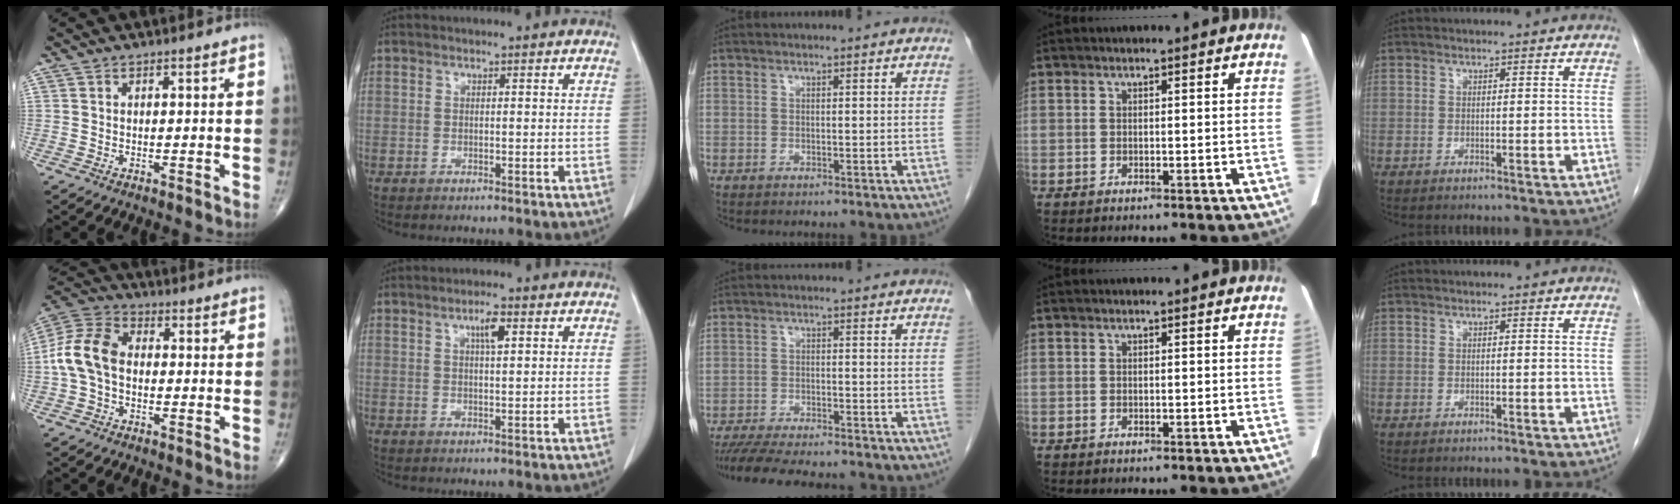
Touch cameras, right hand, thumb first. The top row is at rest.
{"thumb": {"total": 10.7, "force": [-0.8, 7.2, 7.9], "torque": [-0.159, 0.032, -0.028]}, "index": {"total": 3.0, "force": [1.3, 0.5, 2.6], "torque": [-0.051, -0.001, 0.022]}, "middle": {"total": 12.3, "force": [-10.9, 1.8, 5.3], "torque": [-0.079, -0.012, -0.158]}}